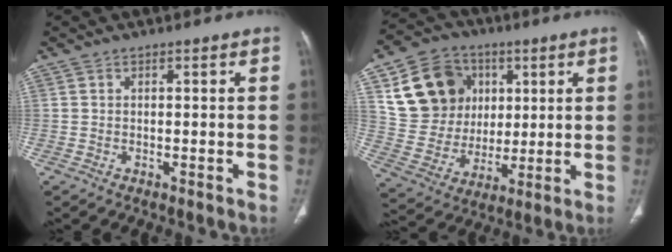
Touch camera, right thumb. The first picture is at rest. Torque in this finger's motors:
{"motor_torque": [1.03, 1.34, 0.29, -0.16, 0.07]}